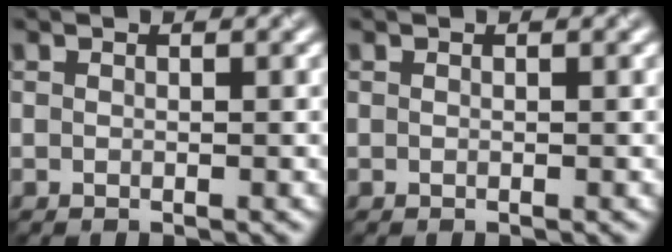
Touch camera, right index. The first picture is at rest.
{"total": 0.0}